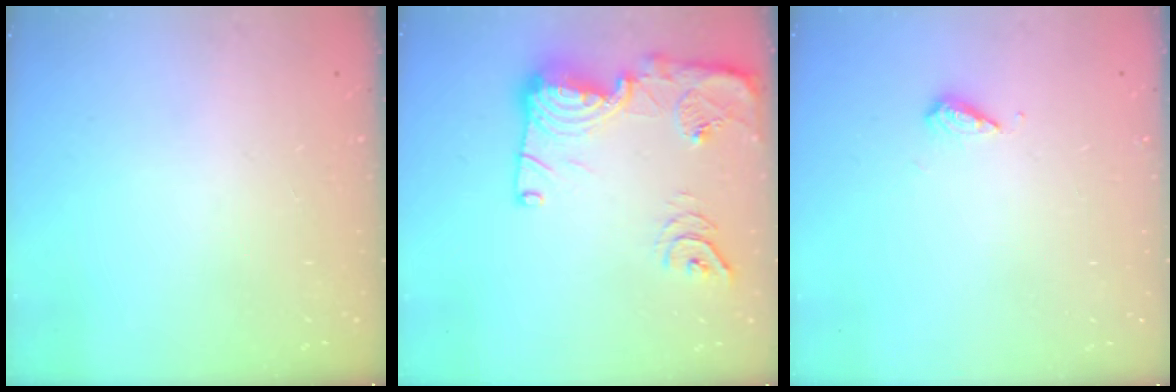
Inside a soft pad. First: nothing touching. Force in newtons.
{"total": 21.3, "press": 21.2, "slide": 1.9}
{"total": 5.8, "press": 5.6, "slide": 1.3}